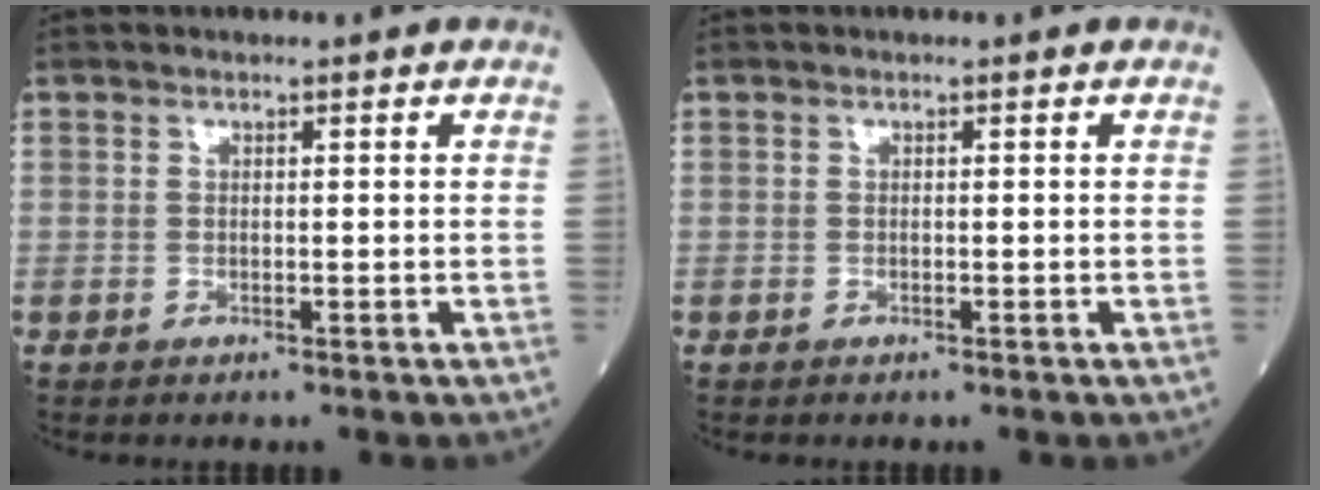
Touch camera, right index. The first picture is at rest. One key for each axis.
{"total": 0.0}